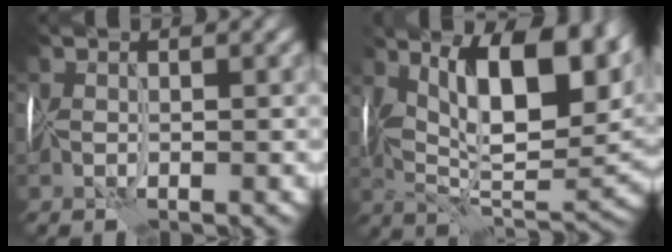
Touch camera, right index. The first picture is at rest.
{"total": 12.8, "force": [5.1, 5.1, 10.6], "torque": [-0.159, 0.011, 0.086]}